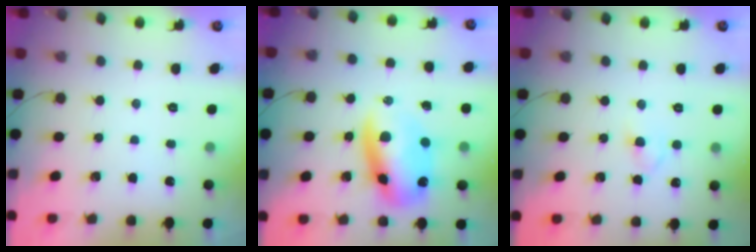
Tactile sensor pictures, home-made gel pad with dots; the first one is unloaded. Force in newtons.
{"total": 11.8, "press": 11.5, "slide": 2.6}
{"total": 2.9, "press": 2.7, "slide": 1.1}